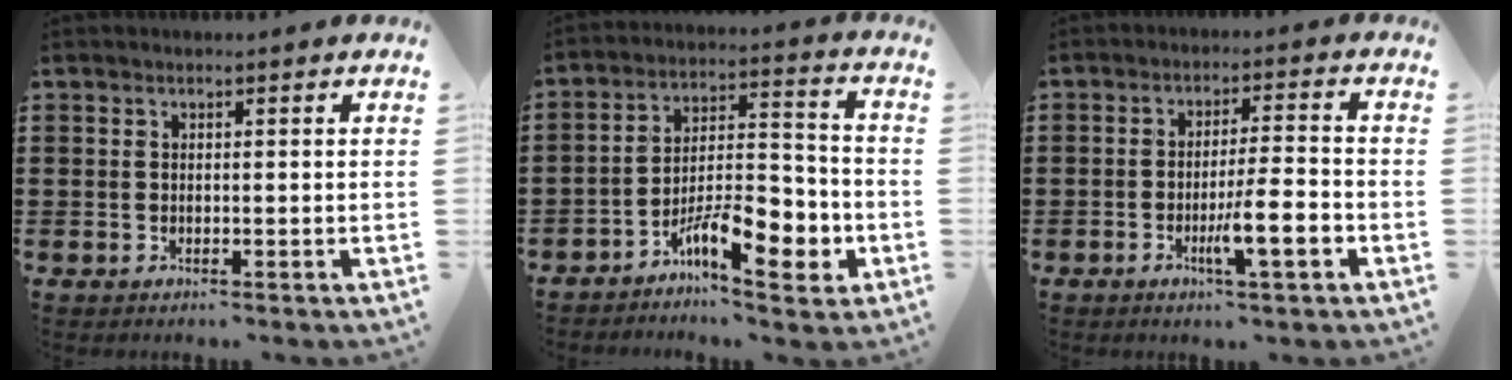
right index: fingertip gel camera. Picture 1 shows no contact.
{"total": 11.0, "force": [-6.1, 3.9, 8.2], "torque": [-0.141, 0.017, -0.106]}
{"total": 6.9, "force": [-2.7, 0.9, 6.3], "torque": [-0.108, -0.004, -0.047]}